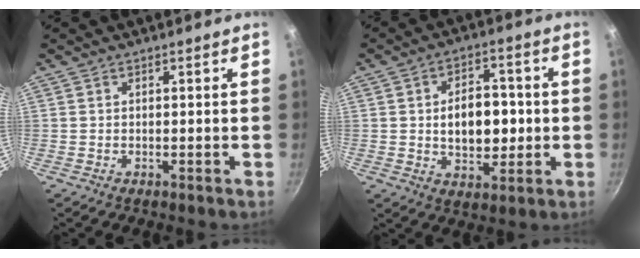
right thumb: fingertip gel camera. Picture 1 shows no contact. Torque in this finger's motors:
{"motor_torque": [-0.22, 0.48, 0.19, 0.33, 0.08]}